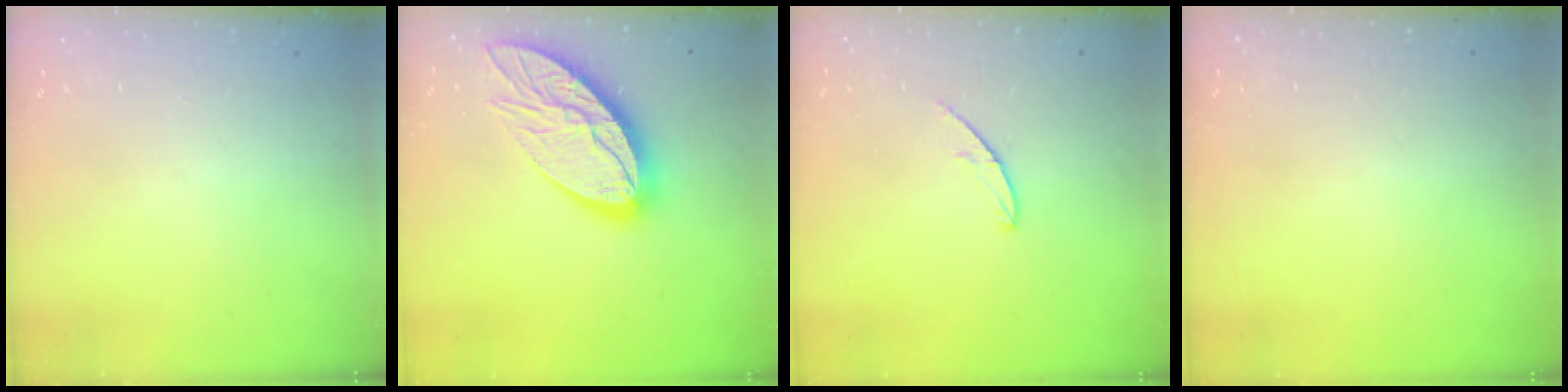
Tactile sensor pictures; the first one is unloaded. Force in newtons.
{"total": 17.2, "press": 17.2, "slide": 1.5}
{"total": 4.6, "press": 4.6, "slide": 0.4}
{"total": 0.0}